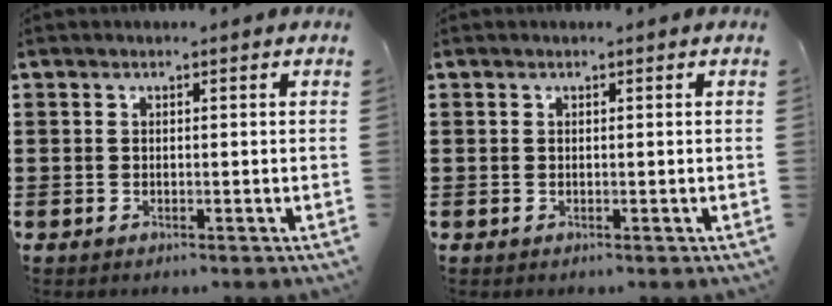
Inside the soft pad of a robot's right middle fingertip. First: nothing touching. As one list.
[{"total": 0.0}]